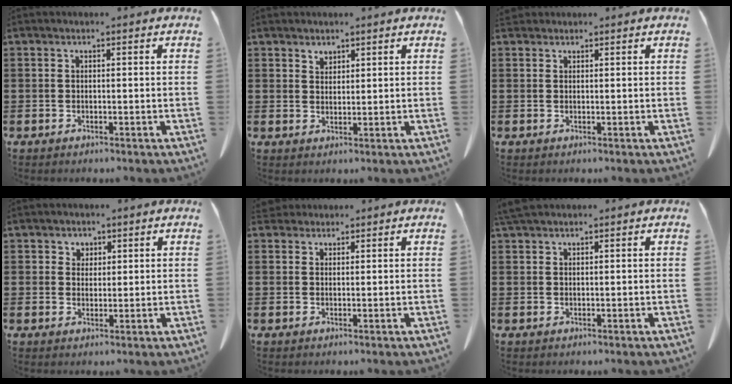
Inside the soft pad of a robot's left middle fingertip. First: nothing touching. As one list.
[{"total": 1.7, "force": [1.5, 0.7, 0.2], "torque": [-0.006, 0.000, 0.030]}, {"total": 0.9, "force": [0.9, 0.4, 0.2], "torque": [-0.007, 0.001, 0.017]}, {"total": 1.9, "force": [1.4, 1.3, 0.1], "torque": [0.000, 0.003, 0.025]}, {"total": 2.0, "force": [1.8, 0.9, 0.4], "torque": [-0.014, 0.004, 0.036]}, {"total": 1.9, "force": [1.6, 0.4, 0.9], "torque": [-0.024, 0.001, 0.032]}]